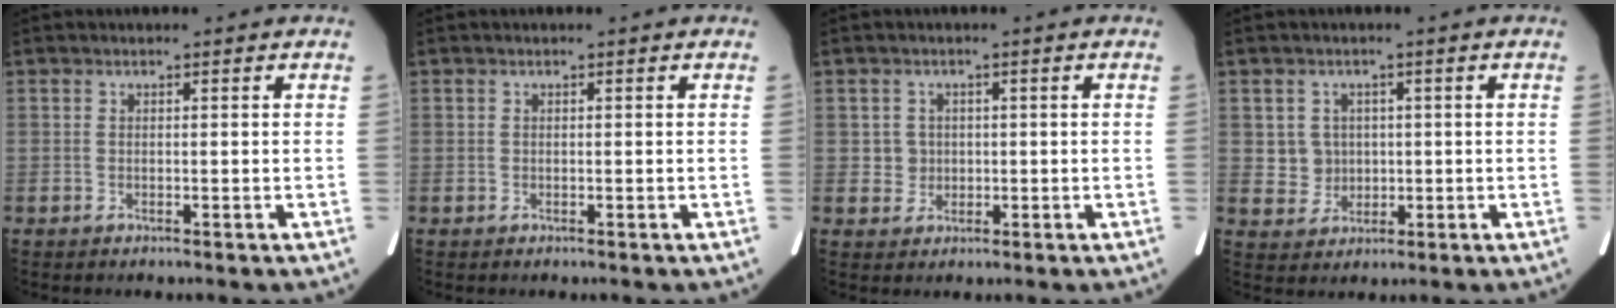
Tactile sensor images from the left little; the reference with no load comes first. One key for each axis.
{"total": 0.0}
{"total": 2.6, "fx": 0.2, "fy": 2.6, "fz": 0.1, "tx": 0.002, "ty": 0.005, "tz": 0.007}
{"total": 4.2, "fx": 0.5, "fy": 4.1, "fz": 0.4, "tx": -0.006, "ty": 0.011, "tz": 0.017}